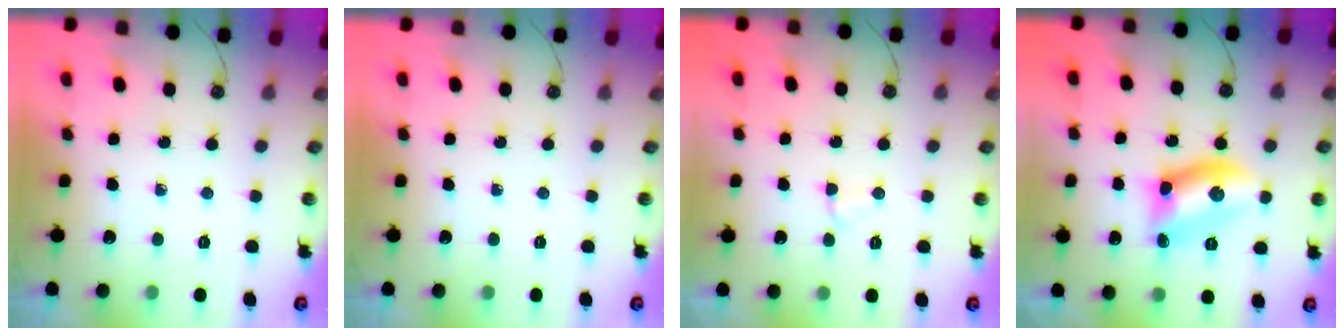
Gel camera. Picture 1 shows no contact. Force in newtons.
{"total": 0.0}
{"total": 2.5, "press": 2.5, "slide": 0.4}
{"total": 12.1, "press": 11.8, "slide": 2.7}